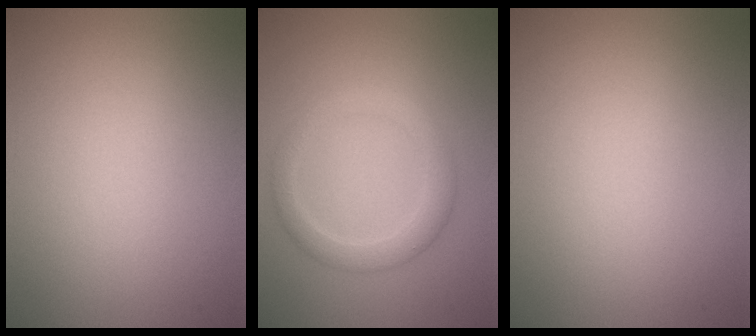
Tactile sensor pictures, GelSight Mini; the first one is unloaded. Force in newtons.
{"total": 2.7, "press": 2.7, "slide": 0.3}
{"total": 0.0}